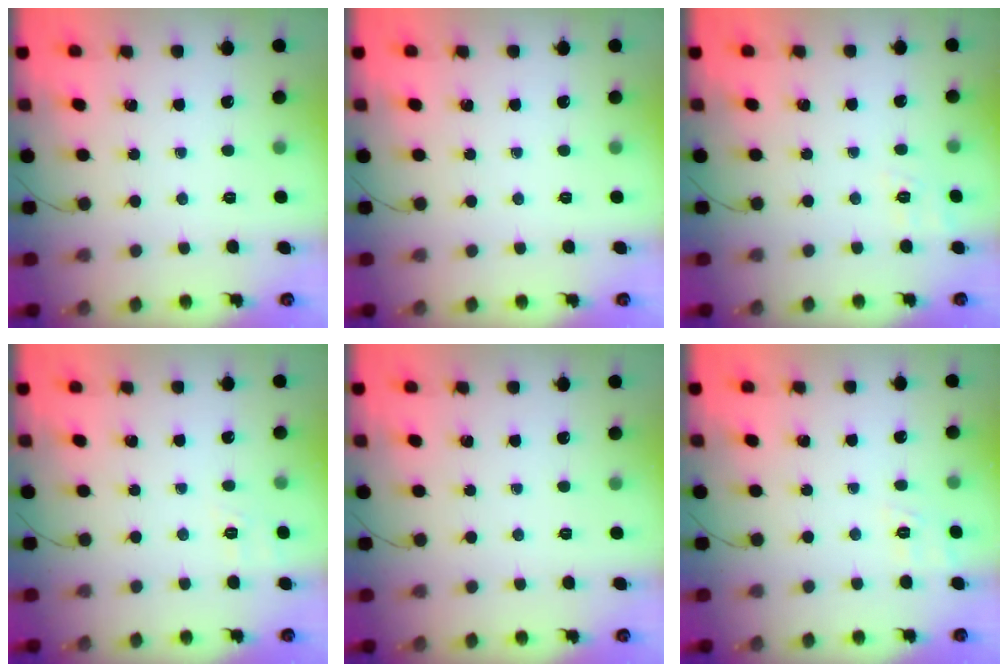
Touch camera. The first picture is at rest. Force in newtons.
{"total": 0.0}
{"total": 6.7, "press": 6.4, "slide": 2.1}
{"total": 7.1, "press": 6.8, "slide": 2.0}
{"total": 0.0}
{"total": 3.0, "press": 2.3, "slide": 1.9}